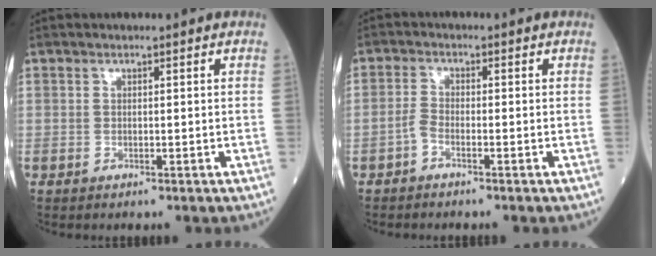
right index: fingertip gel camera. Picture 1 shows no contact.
{"total": 1.8, "force": [-1.3, 0.3, 1.2], "torque": [-0.033, -0.001, -0.030]}